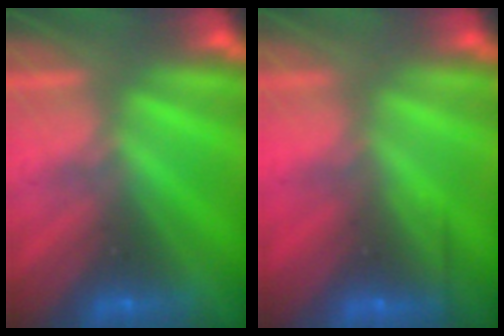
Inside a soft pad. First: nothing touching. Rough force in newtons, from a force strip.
{"total": 2.4}